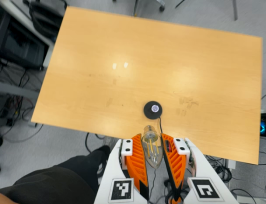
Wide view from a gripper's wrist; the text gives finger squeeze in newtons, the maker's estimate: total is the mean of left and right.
{"total": 14.3, "left": 16.3, "right": 12.4}